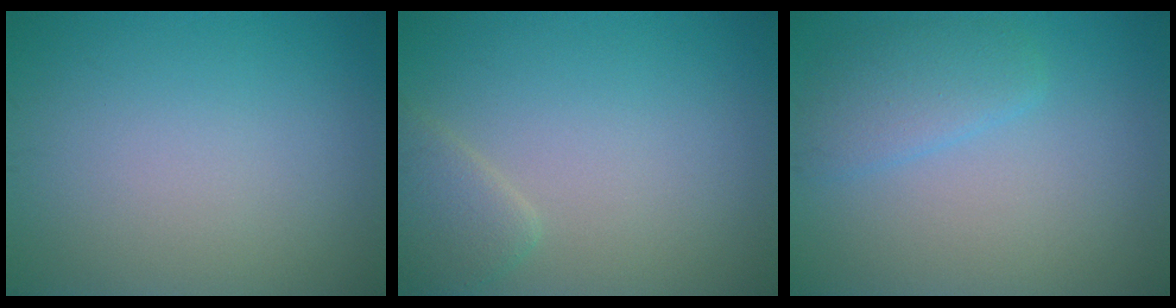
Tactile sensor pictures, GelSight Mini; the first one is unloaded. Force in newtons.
{"total": 2.3, "press": 2.3, "slide": 0.2}
{"total": 2.7, "press": 2.7, "slide": 0.1}